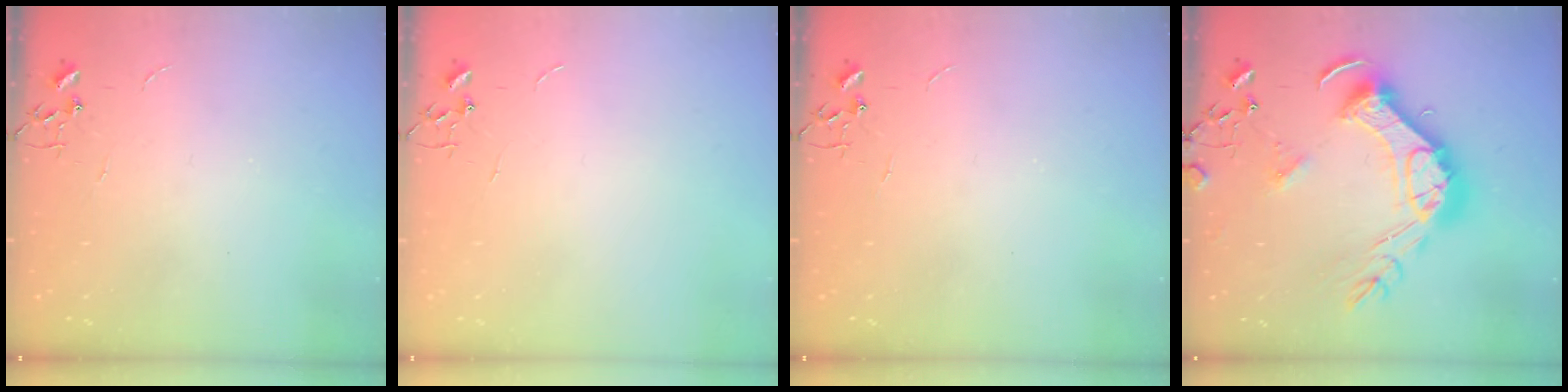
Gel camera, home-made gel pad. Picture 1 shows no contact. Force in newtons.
{"total": 0.0}
{"total": 0.0}
{"total": 22.4, "press": 22.3, "slide": 2.4}